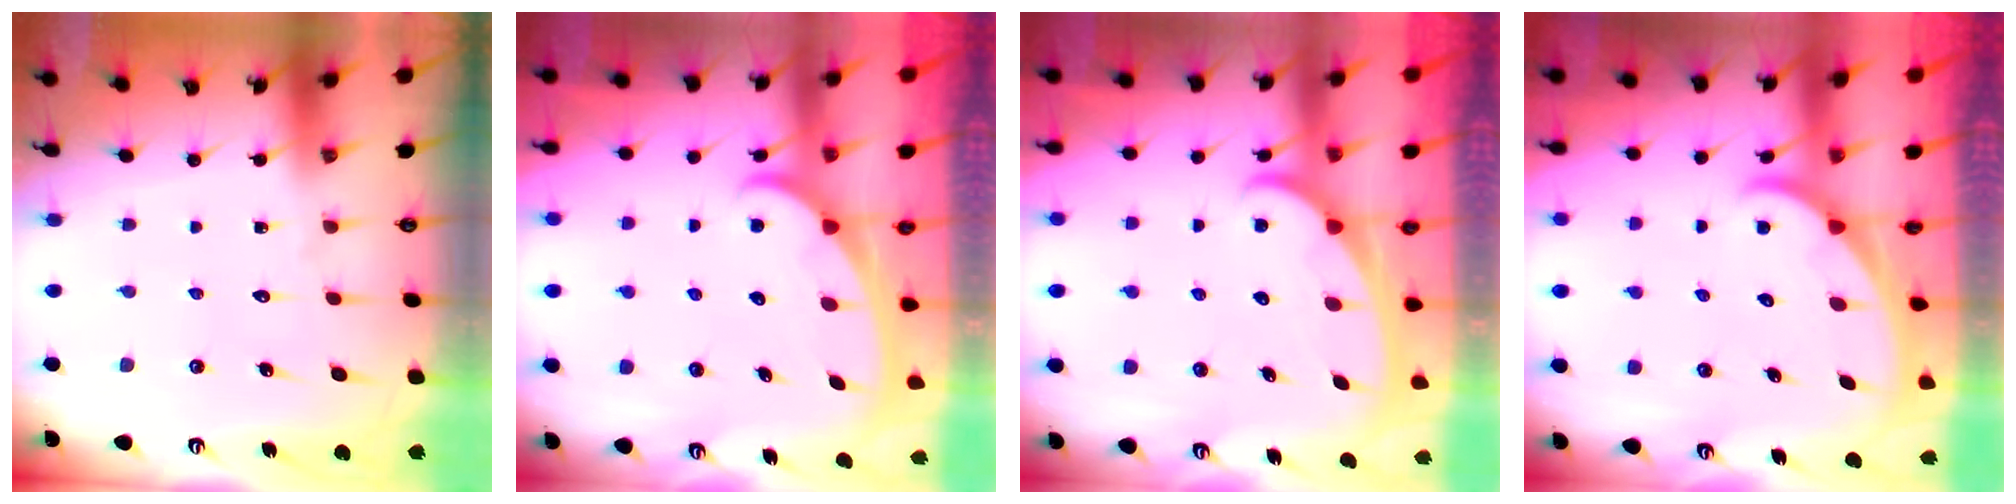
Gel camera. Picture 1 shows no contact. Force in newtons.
{"total": 2.5, "press": 2.5, "slide": 0.4}
{"total": 2.5, "press": 2.5, "slide": 0.3}
{"total": 2.0, "press": 2.0, "slide": 0.0}